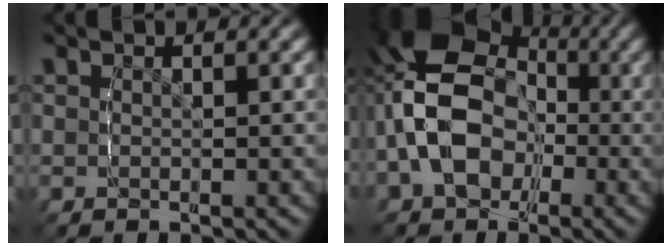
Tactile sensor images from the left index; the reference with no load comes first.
{"total": 11.9, "force": [-1.0, 11.2, 4.1], "torque": [-0.142, -0.038, -0.026]}